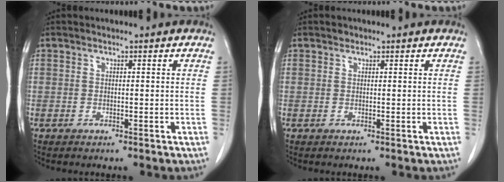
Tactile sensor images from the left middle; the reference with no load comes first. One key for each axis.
{"total": 0.5, "fx": 0.5, "fy": 0.2, "fz": 0.1, "tx": -0.005, "ty": -0.002, "tz": 0.006}